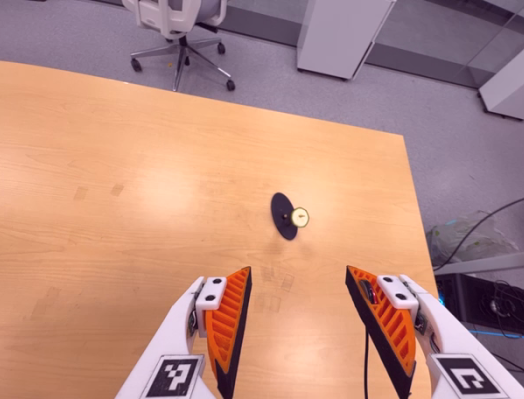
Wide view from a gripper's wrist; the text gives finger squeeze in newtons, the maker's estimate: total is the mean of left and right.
{"total": 0.0}